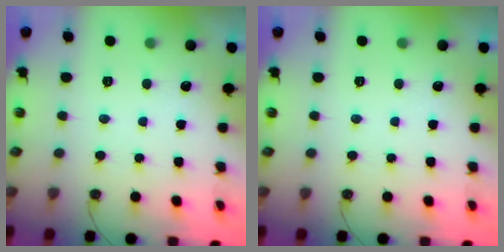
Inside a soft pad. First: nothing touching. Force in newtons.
{"total": 0.0}